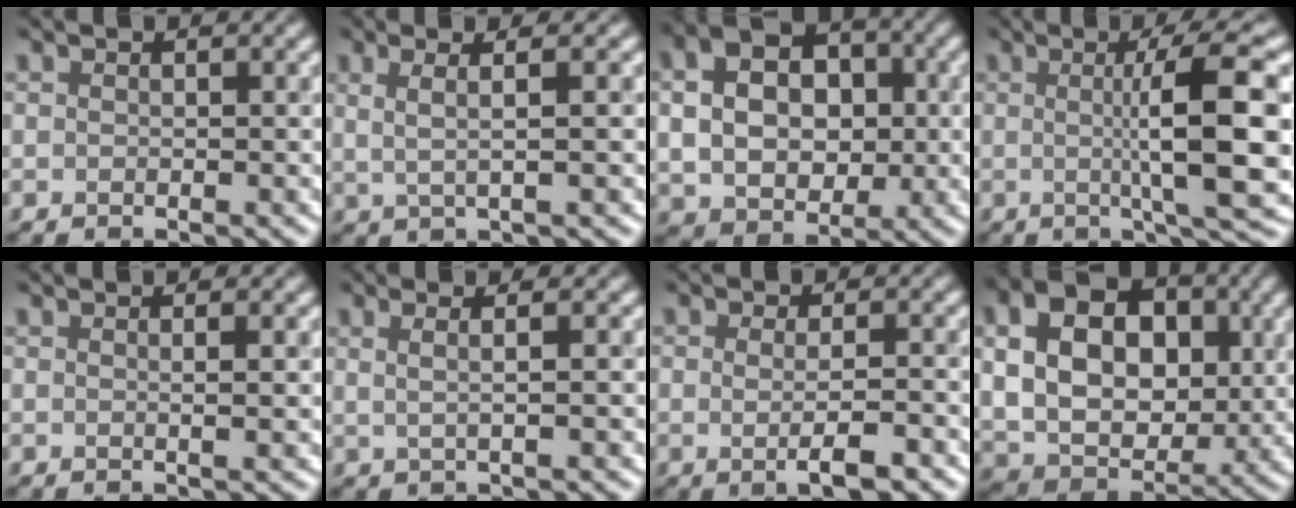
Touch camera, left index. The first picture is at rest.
{"total": 3.2, "force": [1.0, 0.8, 2.9], "torque": [-0.051, 0.001, 0.008]}
{"total": 8.7, "force": [1.1, 6.3, 5.9], "torque": [-0.120, 0.013, 0.017]}
{"total": 9.4, "force": [0.4, 1.6, 9.3], "torque": [-0.120, 0.004, 0.009]}
{"total": 1.9, "force": [0.4, 0.7, 1.7], "torque": [-0.010, 0.003, -0.011]}
{"total": 3.3, "force": [1.2, 1.3, 2.8], "torque": [-0.037, 0.011, -0.005]}
{"total": 3.5, "force": [-1.0, 1.0, 3.2], "torque": [-0.056, -0.003, -0.014]}
{"total": 12.2, "force": [2.4, 8.7, 8.2], "torque": [-0.160, 0.024, 0.037]}